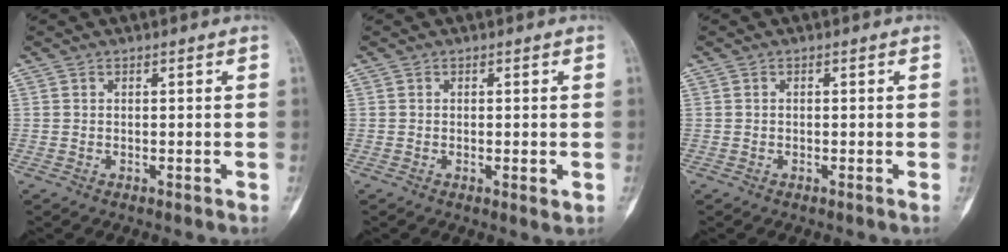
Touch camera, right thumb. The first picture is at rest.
{"total": 1.8, "force": [-0.3, 0.5, 1.7], "torque": [-0.029, -0.007, -0.004]}
{"total": 0.0}